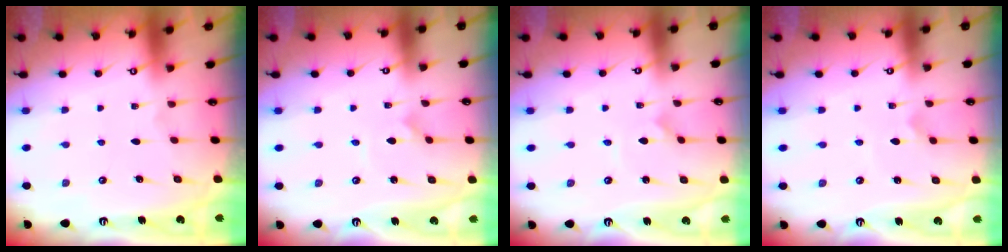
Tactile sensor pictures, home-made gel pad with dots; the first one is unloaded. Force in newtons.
{"total": 0.6, "press": 0.6, "slide": 0.1}
{"total": 0.6, "press": 0.6, "slide": 0.1}
{"total": 1.7, "press": 1.6, "slide": 0.5}